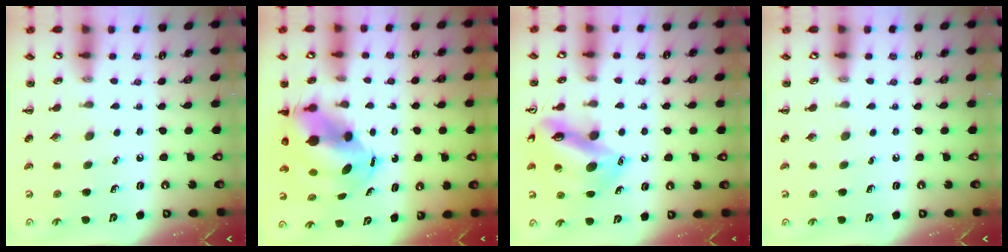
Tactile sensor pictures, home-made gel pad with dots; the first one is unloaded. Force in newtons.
{"total": 8.0, "press": 7.7, "slide": 2.1}
{"total": 14.4, "press": 14.3, "slide": 1.6}
{"total": 0.0}